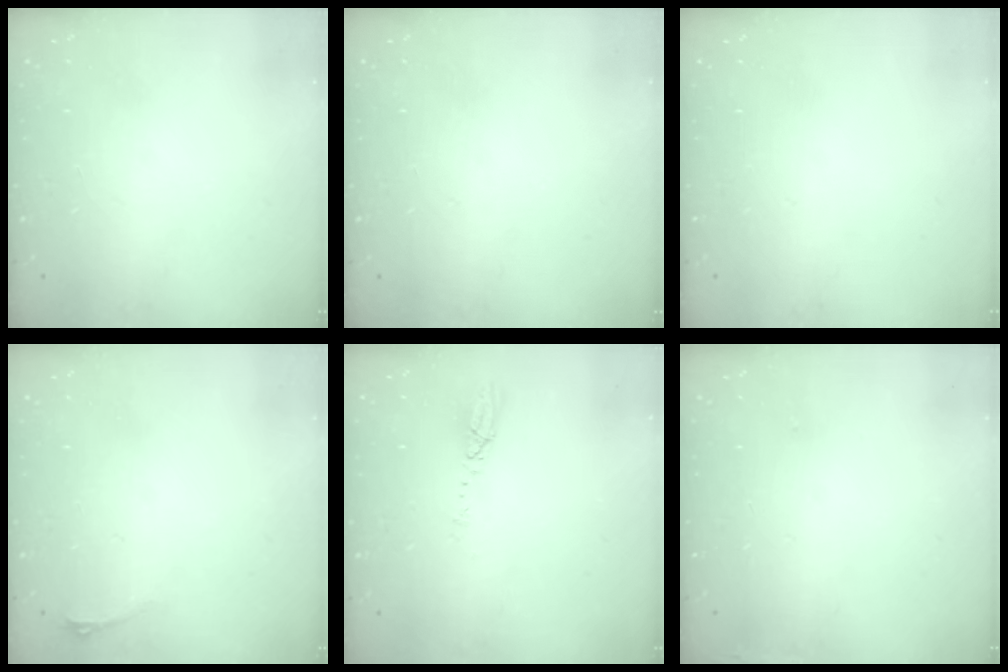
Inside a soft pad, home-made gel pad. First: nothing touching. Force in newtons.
{"total": 0.0}
{"total": 0.0}
{"total": 2.9, "press": 2.6, "slide": 1.5}
{"total": 3.6, "press": 3.6, "slide": 0.2}
{"total": 6.3, "press": 5.9, "slide": 2.1}